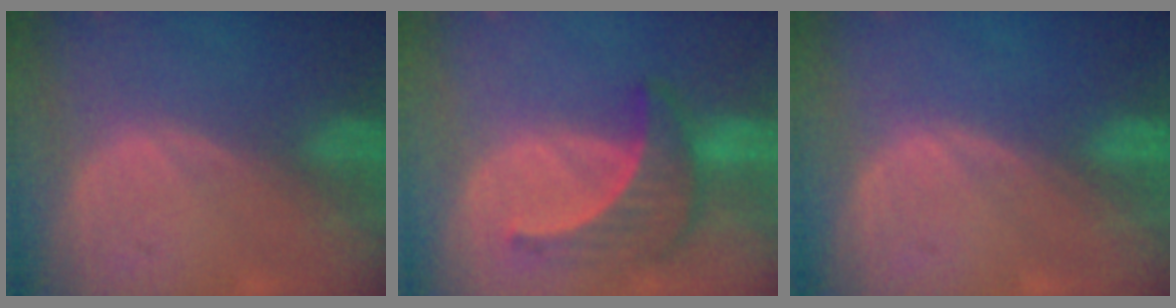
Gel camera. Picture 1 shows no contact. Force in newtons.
{"total": 6.4, "press": 6.3, "slide": 0.7}
{"total": 0.0}